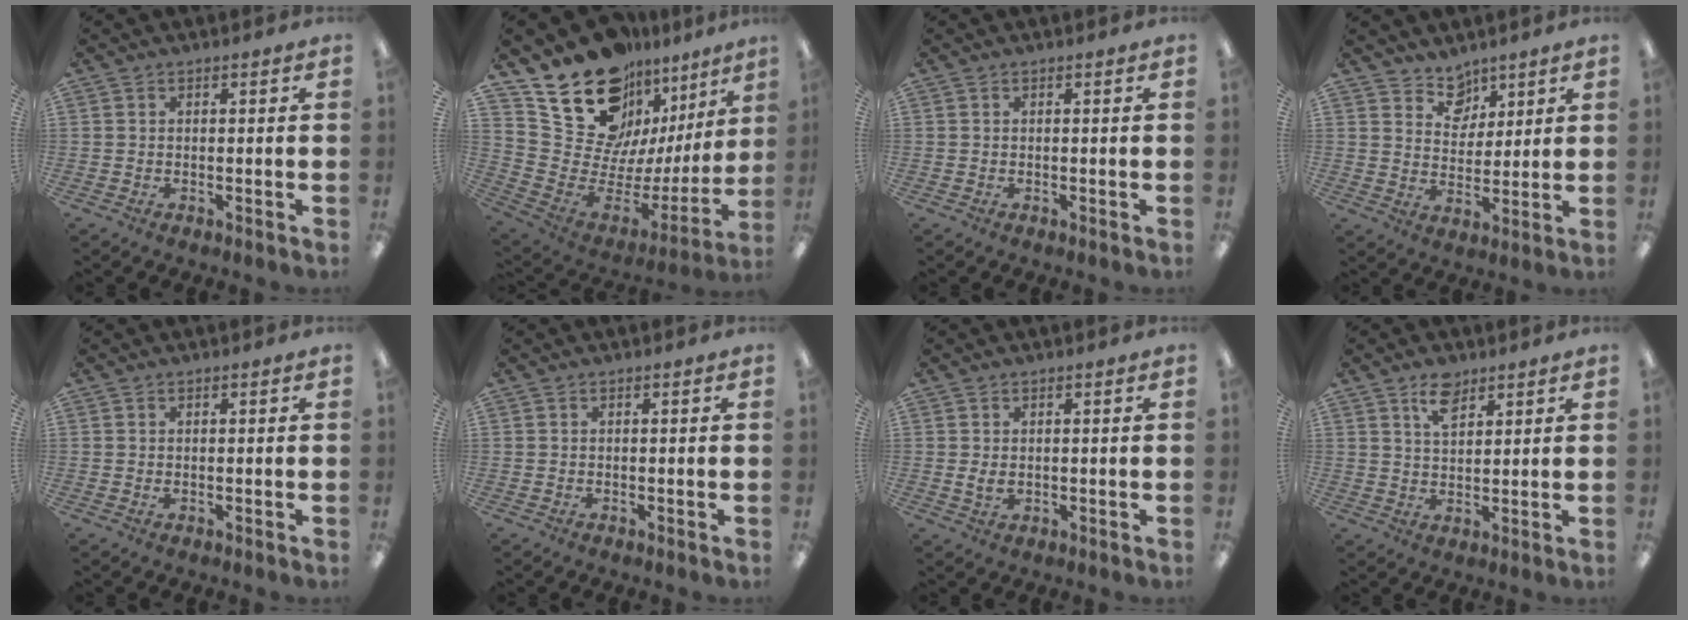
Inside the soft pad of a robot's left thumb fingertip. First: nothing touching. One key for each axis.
{"total": 20.0, "fx": 14.8, "fy": 11.2, "fz": 7.3, "tx": -0.116, "ty": -0.123, "tz": 0.286}
{"total": 0.0}
{"total": 7.4, "fx": 5.7, "fy": 4.7, "fz": 0.7, "tx": -0.011, "ty": -0.039, "tz": 0.106}
{"total": 0.5, "fx": 0.3, "fy": 0.3, "fz": 0.4, "tx": 0.000, "ty": -0.002, "tz": 0.003}
{"total": 0.0}
{"total": 2.4, "fx": 0.2, "fy": 1.6, "fz": 1.8, "tx": -0.027, "ty": 0.000, "tz": 0.002}
{"total": 6.0, "fx": 4.1, "fy": 3.0, "fz": 3.3, "tx": -0.049, "ty": -0.012, "tz": 0.070}